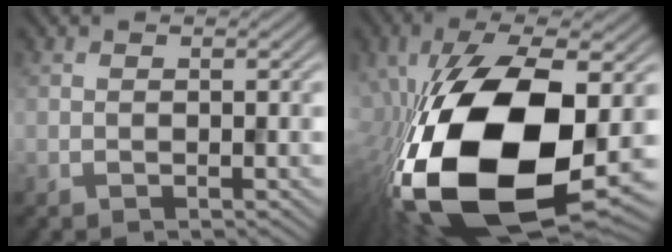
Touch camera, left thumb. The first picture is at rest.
{"total": 20.4, "force": [-5.2, 9.9, 17.0], "torque": [-0.364, -0.054, -0.067]}